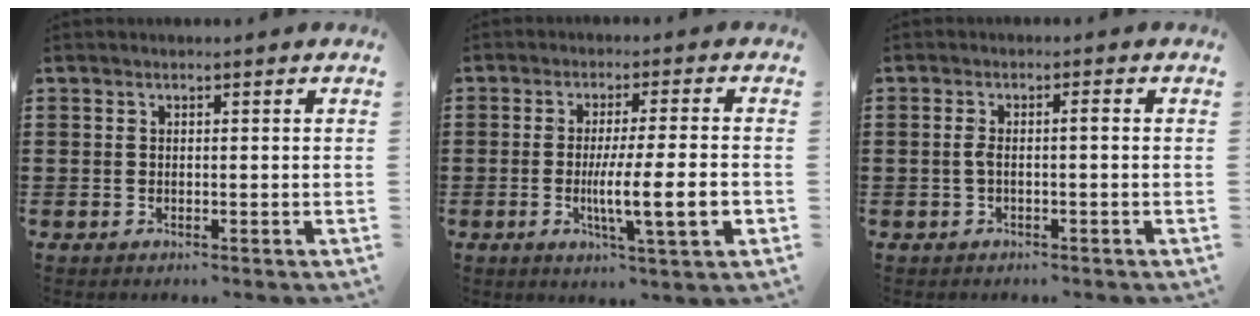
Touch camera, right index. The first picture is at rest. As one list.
[{"total": 10.0, "force": [-2.1, 1.2, 9.7], "torque": [-0.166, -0.016, -0.038]}, {"total": 2.2, "force": [-0.4, 0.3, 2.1], "torque": [-0.048, 0.001, -0.011]}]